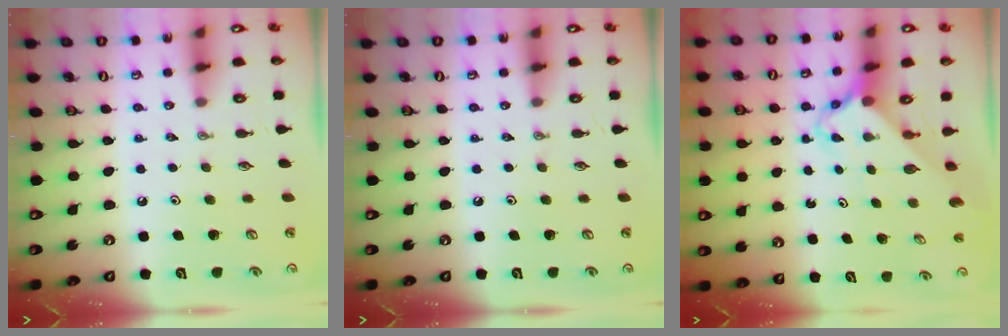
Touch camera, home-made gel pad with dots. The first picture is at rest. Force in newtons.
{"total": 0.0}
{"total": 2.6, "press": 2.6, "slide": 0.2}